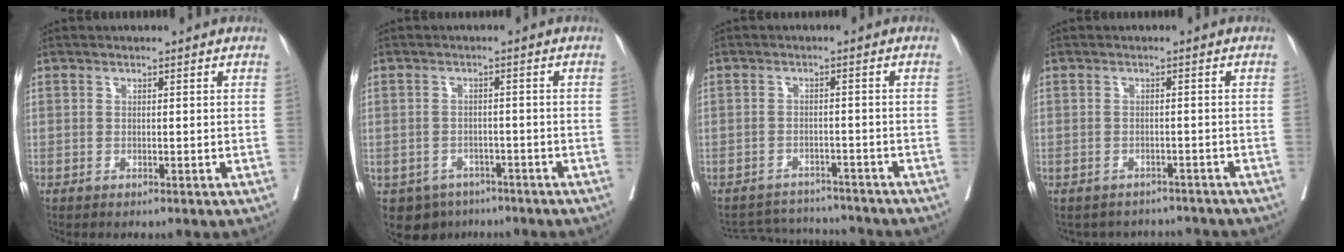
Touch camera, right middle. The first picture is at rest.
{"total": 5.9, "force": [-4.1, 4.1, 0.9], "torque": [-0.008, 0.007, -0.056]}
{"total": 7.8, "force": [-7.7, 1.3, 0.2], "torque": [-0.001, 0.010, -0.109]}
{"total": 6.7, "force": [-6.3, 2.4, 0.0], "torque": [0.004, 0.019, -0.072]}